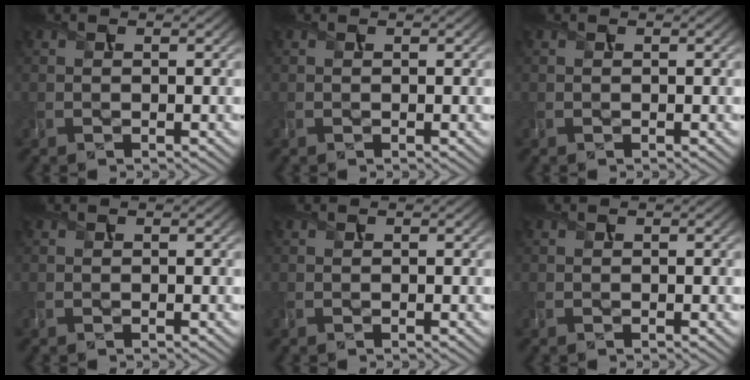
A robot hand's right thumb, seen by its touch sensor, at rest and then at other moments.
{"total": 0.0}
{"total": 0.0}
{"total": 0.0}
{"total": 0.0}
{"total": 0.0}